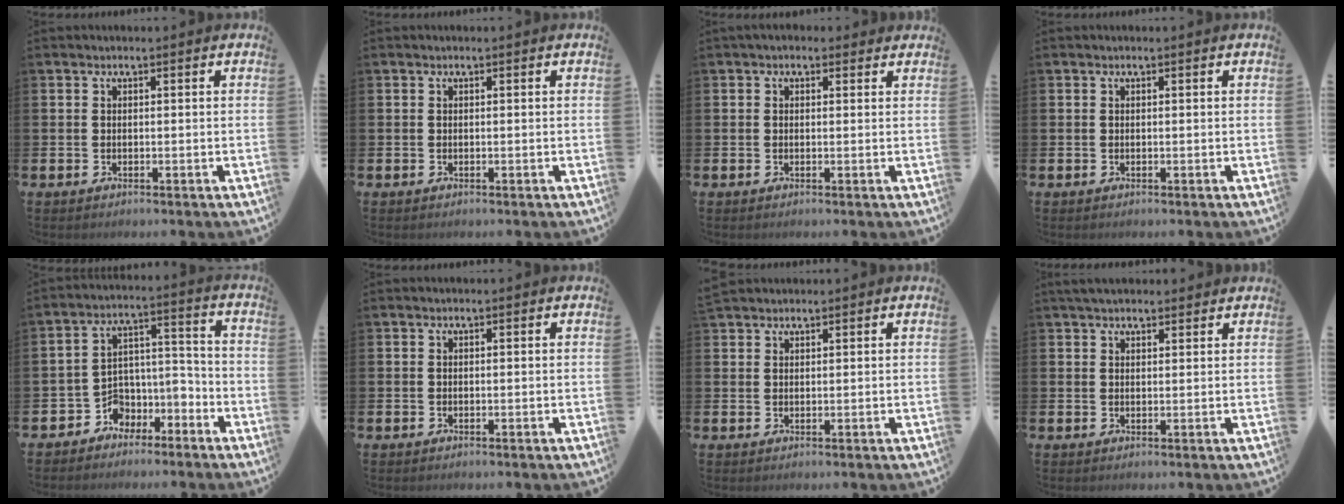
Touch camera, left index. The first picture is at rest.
{"total": 0.0}
{"total": 1.1, "force": [0.6, 0.8, 0.4], "torque": [-0.004, 0.010, 0.010]}
{"total": 0.0}
{"total": 4.3, "force": [-2.7, 3.3, 0.7], "torque": [-0.032, -0.005, -0.057]}
{"total": 0.0}
{"total": 1.9, "force": [1.8, 0.7, 0.1], "torque": [0.008, -0.002, 0.032]}
{"total": 3.1, "force": [2.8, 0.9, 0.8], "torque": [-0.009, -0.008, 0.050]}